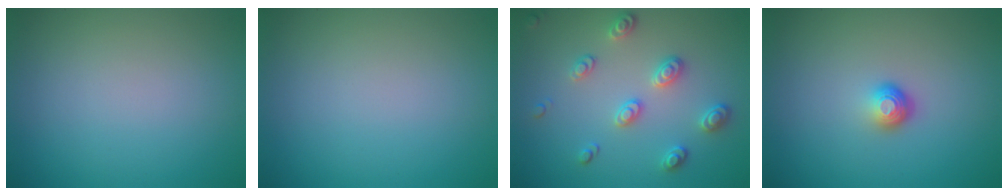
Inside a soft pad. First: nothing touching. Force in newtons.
{"total": 0.0}
{"total": 2.8, "press": 2.6, "slide": 1.1}
{"total": 1.8, "press": 1.1, "slide": 1.5}